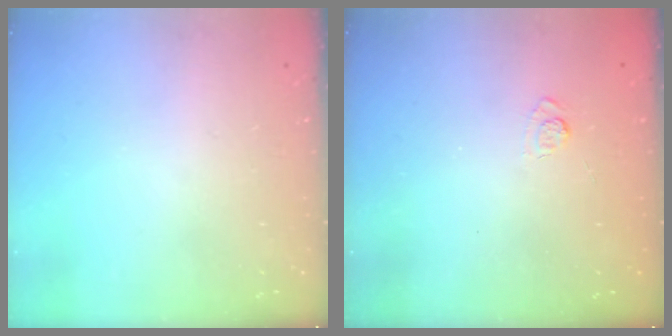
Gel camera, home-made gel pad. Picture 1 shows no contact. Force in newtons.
{"total": 2.2, "press": 1.8, "slide": 1.3}